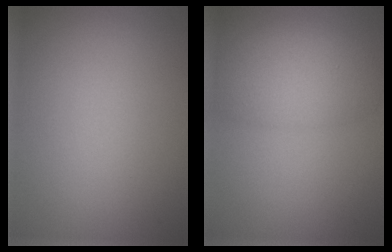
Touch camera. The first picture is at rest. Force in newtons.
{"total": 5.1, "press": 5.1, "slide": 0.1}